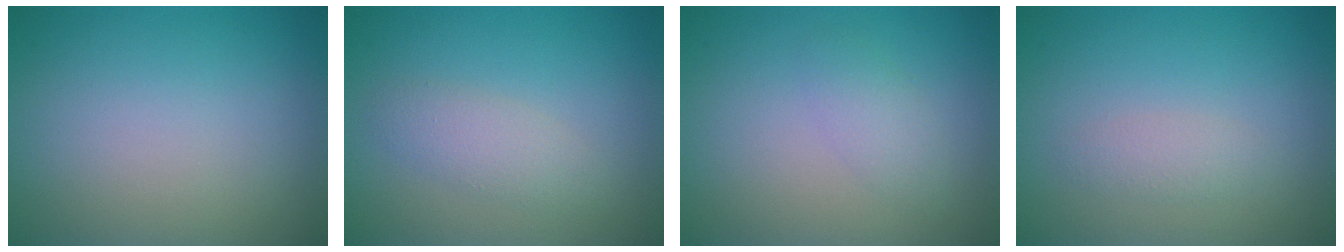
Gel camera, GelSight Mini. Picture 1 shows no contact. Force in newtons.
{"total": 2.1, "press": 2.1, "slide": 0.1}
{"total": 1.6, "press": 1.6, "slide": 0.1}
{"total": 1.3, "press": 1.3, "slide": 0.1}